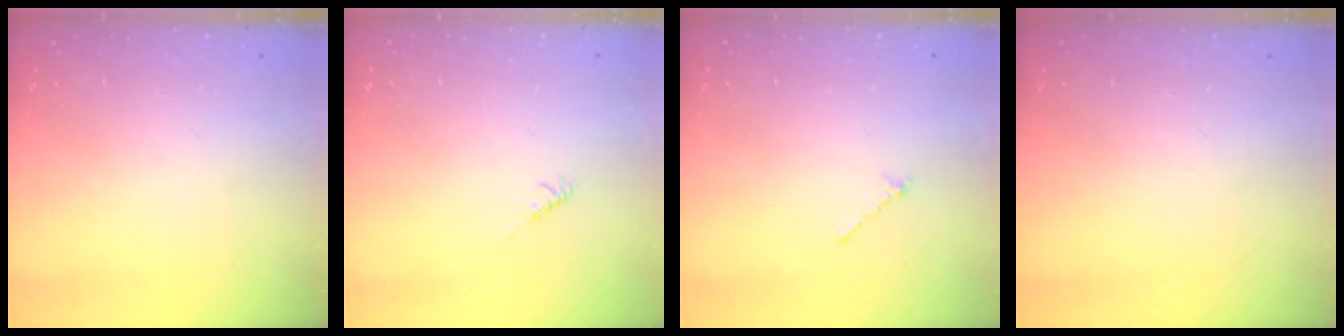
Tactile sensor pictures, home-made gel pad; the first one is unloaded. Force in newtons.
{"total": 2.0, "press": 1.9, "slide": 0.4}
{"total": 0.8, "press": 0.7, "slide": 0.4}
{"total": 0.0}